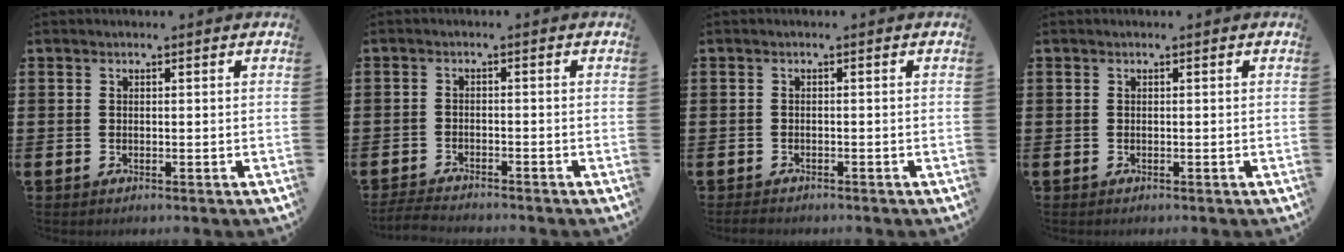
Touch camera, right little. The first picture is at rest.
{"total": 2.3, "force": [-2.3, 0.0, 0.3], "torque": [-0.006, 0.004, -0.047]}
{"total": 0.9, "force": [-0.8, 0.3, 0.3], "torque": [-0.008, 0.001, -0.017]}
{"total": 0.0}